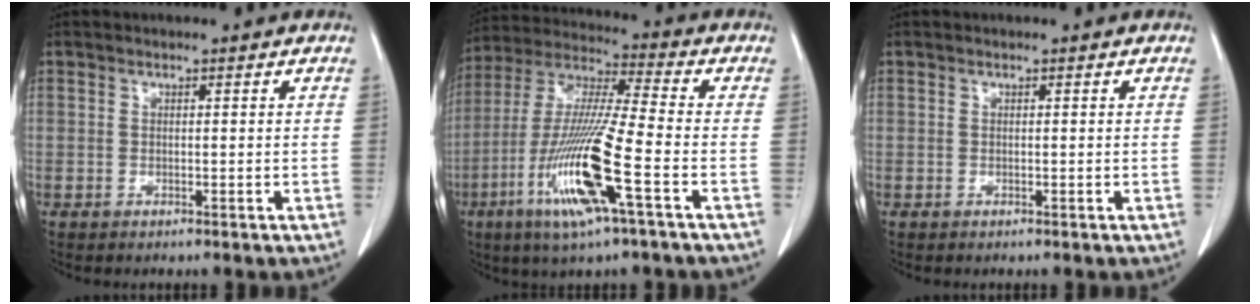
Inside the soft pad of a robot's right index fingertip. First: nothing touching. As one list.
[{"total": 16.4, "force": [-6.1, 0.4, 15.2], "torque": [-0.317, -0.020, -0.119]}, {"total": 0.0}]